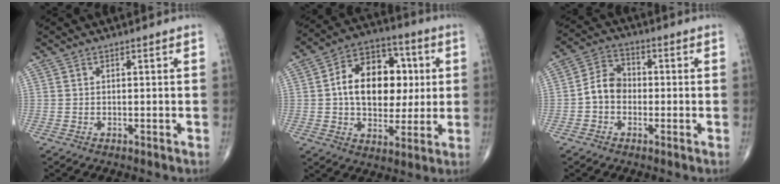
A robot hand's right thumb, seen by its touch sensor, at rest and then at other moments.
{"total": 17.6, "force": [1.9, 12.0, 12.7], "torque": [-0.160, 0.019, 0.027]}
{"total": 6.4, "force": [-1.2, 5.0, 3.7], "torque": [-0.051, 0.026, -0.037]}